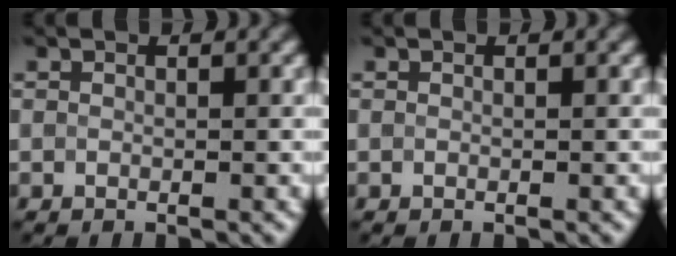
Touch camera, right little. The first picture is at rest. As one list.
[{"total": 0.0}]